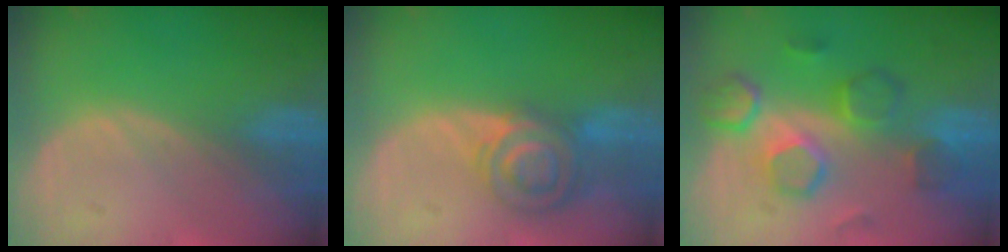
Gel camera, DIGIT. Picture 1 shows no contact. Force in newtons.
{"total": 7.3, "press": 6.1, "slide": 4.0}
{"total": 8.4, "press": 8.3, "slide": 1.4}